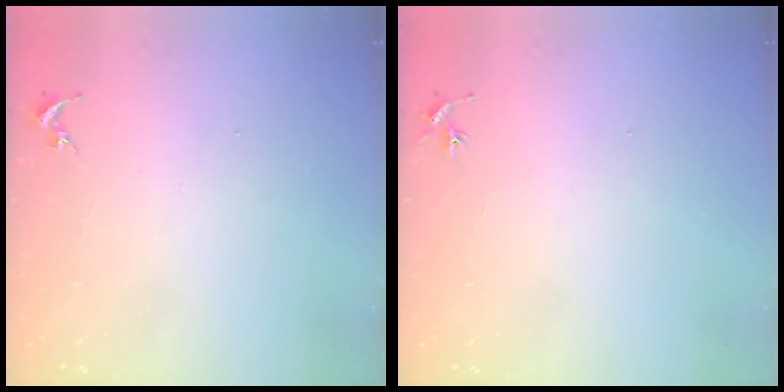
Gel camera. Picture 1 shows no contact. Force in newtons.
{"total": 2.9, "press": 2.9, "slide": 0.3}